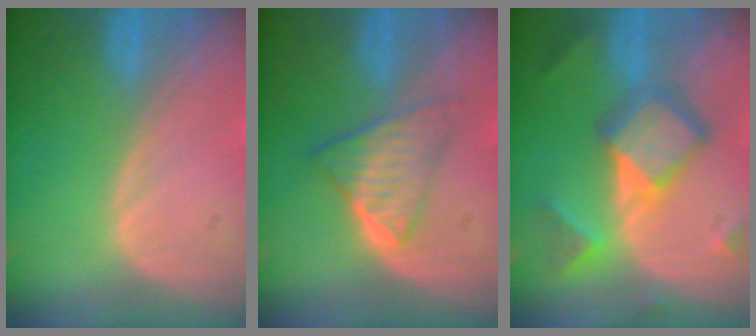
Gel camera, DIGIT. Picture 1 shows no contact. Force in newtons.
{"total": 6.3, "press": 5.4, "slide": 3.1}
{"total": 8.0, "press": 8.0, "slide": 0.5}